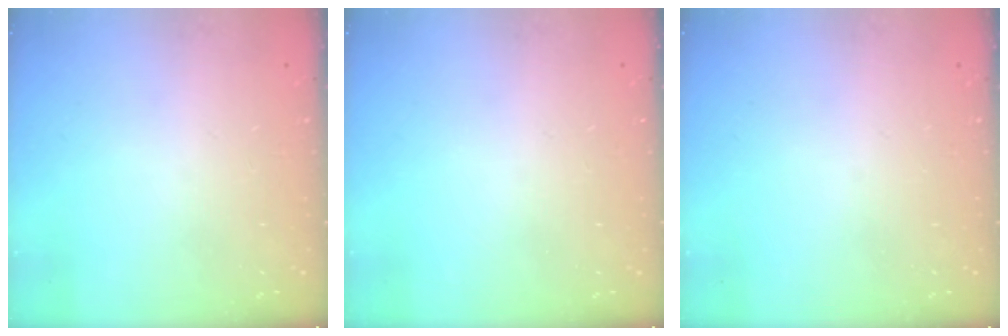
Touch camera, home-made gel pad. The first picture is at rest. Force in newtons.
{"total": 0.0}
{"total": 0.0}